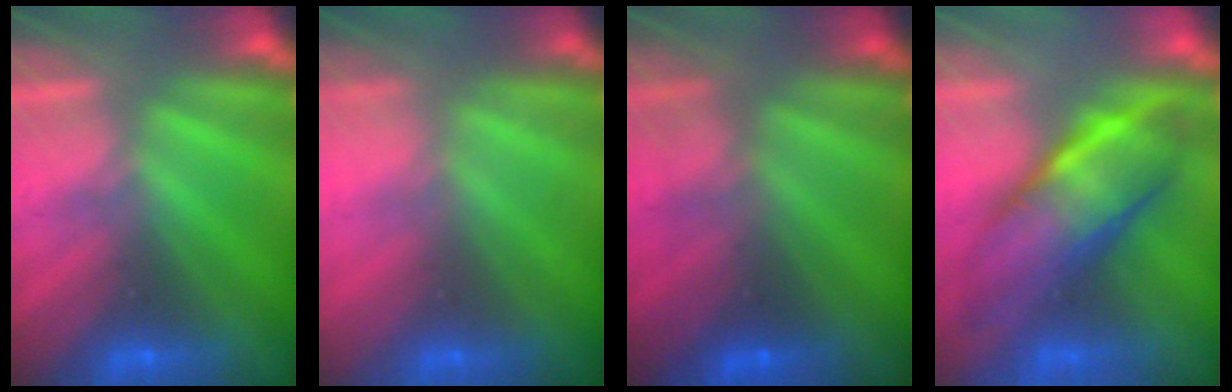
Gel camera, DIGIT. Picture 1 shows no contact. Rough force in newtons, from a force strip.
{"total": 2.4}
{"total": 2.9}
{"total": 7.6}